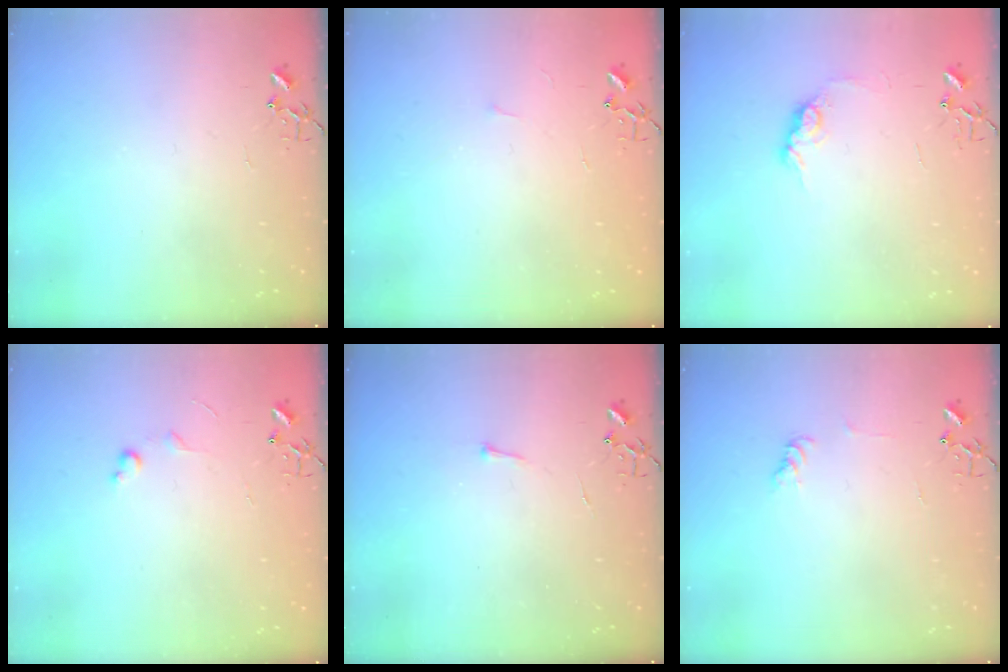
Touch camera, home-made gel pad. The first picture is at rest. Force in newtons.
{"total": 2.7, "press": 2.6, "slide": 0.4}
{"total": 9.0, "press": 9.0, "slide": 0.4}
{"total": 4.2, "press": 4.2, "slide": 0.5}
{"total": 2.9, "press": 2.9, "slide": 0.4}
{"total": 6.0, "press": 5.9, "slide": 0.6}